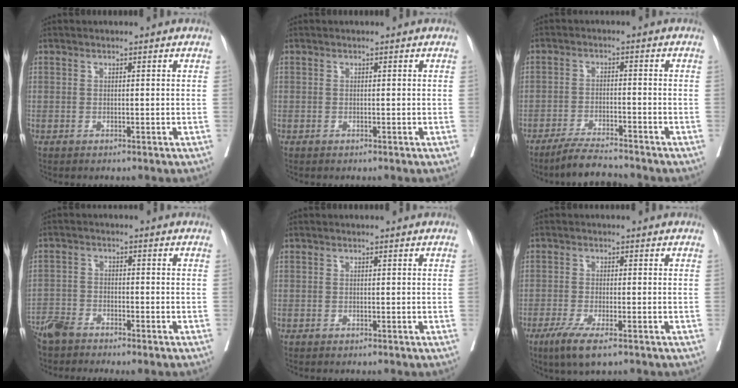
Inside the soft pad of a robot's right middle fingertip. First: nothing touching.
{"total": 0.0}
{"total": 6.0, "force": [-5.6, 0.0, 2.3], "torque": [-0.046, -0.020, -0.101]}
{"total": 4.5, "force": [-4.1, 0.9, 1.7], "torque": [-0.029, -0.010, -0.081]}
{"total": 0.0}
{"total": 5.3, "force": [-3.2, 0.8, 4.1], "torque": [-0.079, -0.014, -0.055]}